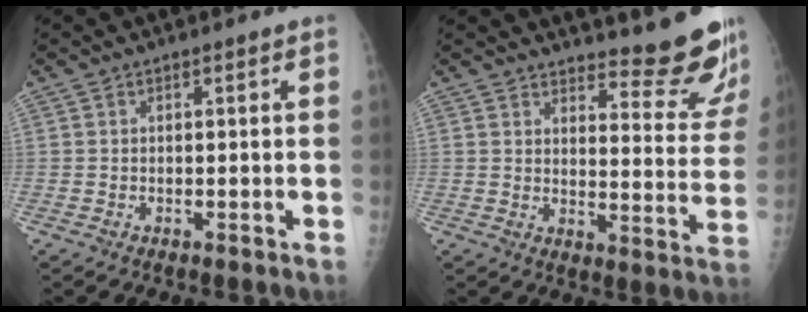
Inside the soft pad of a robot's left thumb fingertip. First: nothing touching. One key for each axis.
{"total": 14.4, "fx": 13.2, "fy": 2.0, "fz": 5.3, "tx": -0.041, "ty": -0.147, "tz": 0.156}